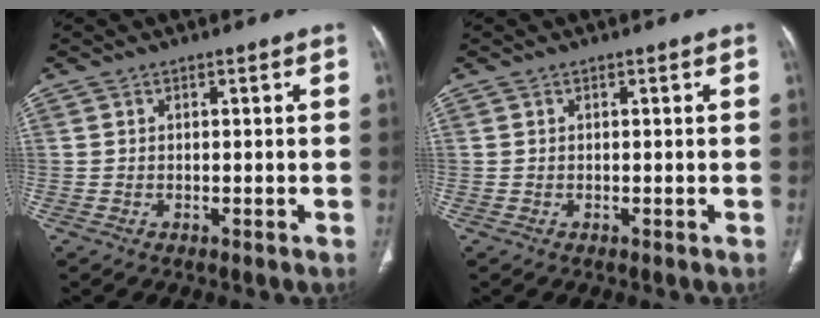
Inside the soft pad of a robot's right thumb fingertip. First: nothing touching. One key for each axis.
{"total": 0.0}